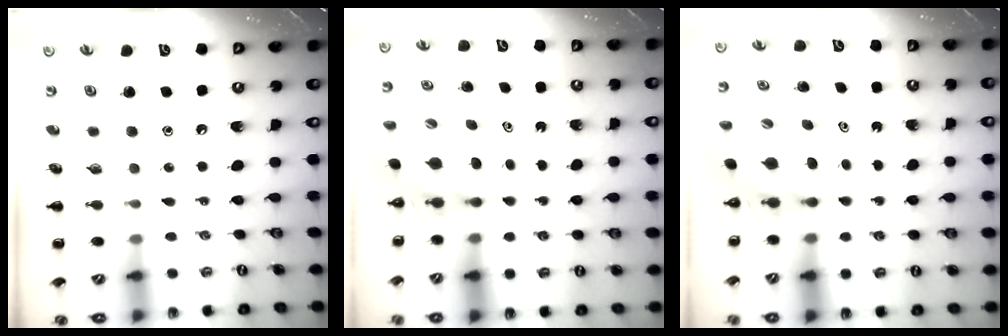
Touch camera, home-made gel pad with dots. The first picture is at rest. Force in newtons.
{"total": 4.2, "press": 4.2, "slide": 0.1}
{"total": 4.2, "press": 4.2, "slide": 0.1}